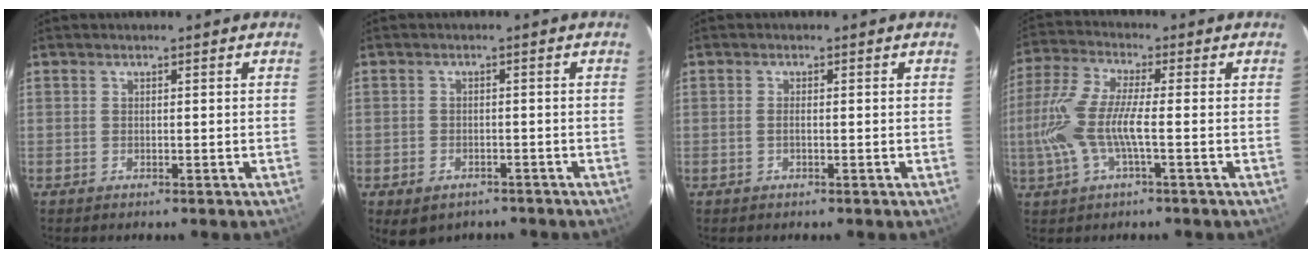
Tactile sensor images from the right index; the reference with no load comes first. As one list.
[{"total": 5.5, "force": [-3.5, 3.6, 2.3], "torque": [-0.050, -0.007, -0.043]}, {"total": 1.0, "force": [-0.3, 0.1, 0.9], "torque": [-0.018, 0.001, -0.005]}, {"total": 11.2, "force": [-2.2, 2.1, 10.8], "torque": [-0.235, -0.002, -0.042]}]